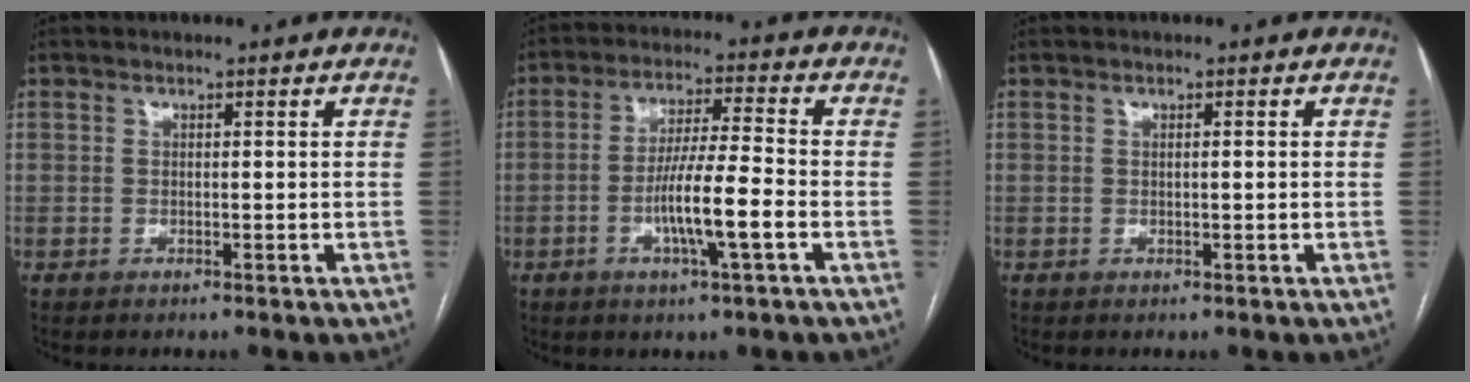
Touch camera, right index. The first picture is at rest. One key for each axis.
{"total": 10.2, "fx": -3.2, "fy": 0.1, "fz": 9.7, "tx": -0.180, "ty": -0.002, "tz": -0.060}
{"total": 0.6, "fx": 0.1, "fy": 0.0, "fz": 0.6, "tx": -0.011, "ty": 0.001, "tz": 0.002}